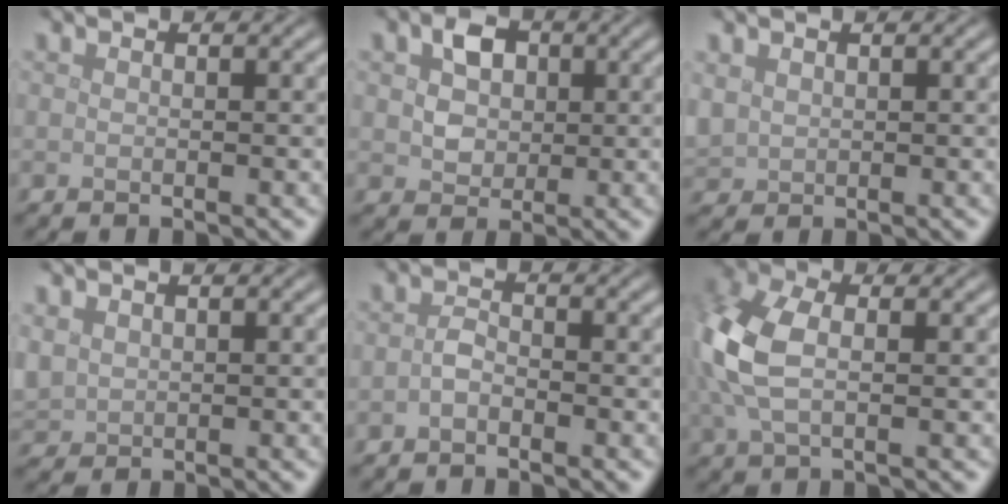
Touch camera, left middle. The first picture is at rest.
{"total": 3.4, "force": [0.7, 2.7, 2.0], "torque": [-0.034, 0.004, 0.006]}
{"total": 1.6, "force": [0.6, 1.4, 0.4], "torque": [-0.017, -0.004, 0.018]}
{"total": 1.8, "force": [0.7, 1.6, 0.6], "torque": [-0.024, -0.003, 0.020]}
{"total": 1.3, "force": [-0.7, 0.7, 0.9], "torque": [-0.020, 0.004, -0.017]}
{"total": 6.9, "force": [0.5, 4.2, 5.4], "torque": [-0.154, 0.002, 0.007]}